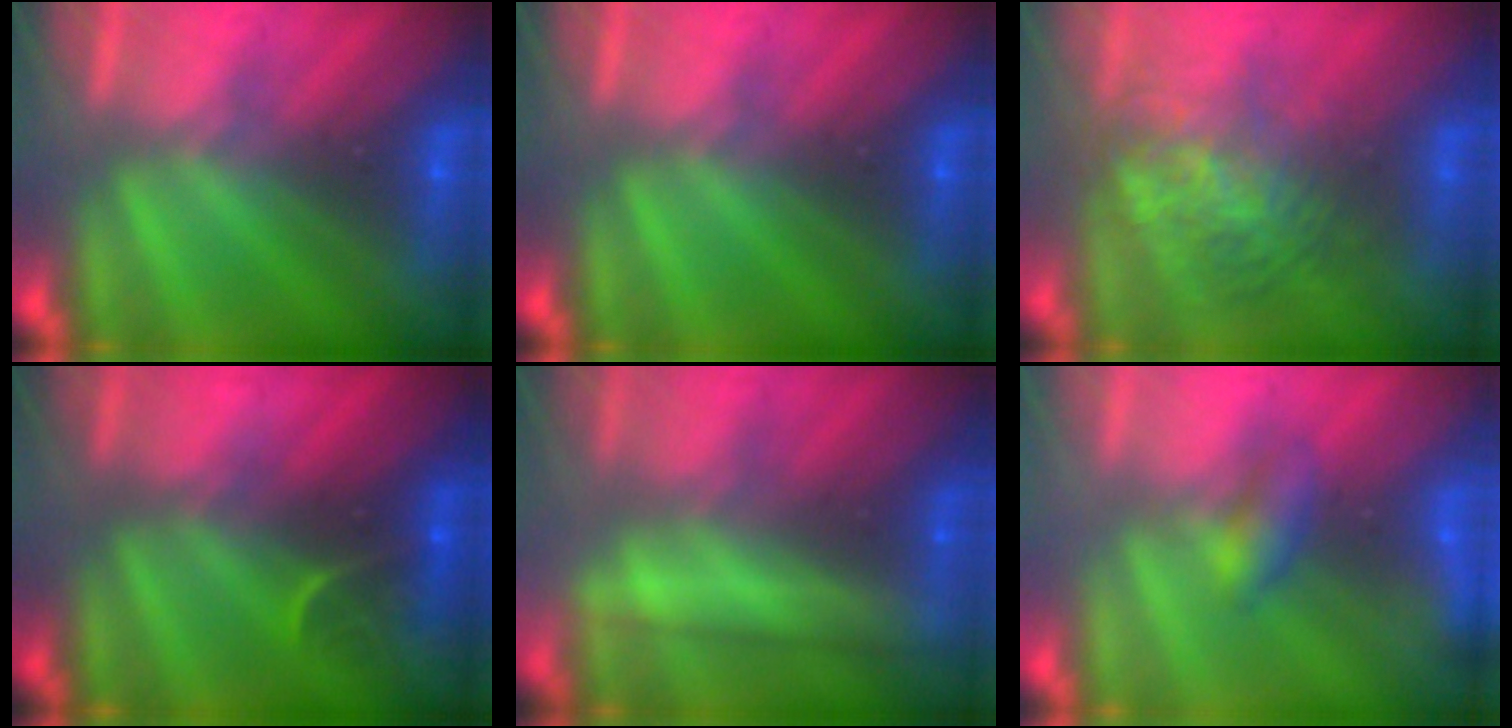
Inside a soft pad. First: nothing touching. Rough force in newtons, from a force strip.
{"total": 0.0}
{"total": 3.6}
{"total": 2.8}
{"total": 2.4}
{"total": 2.1}